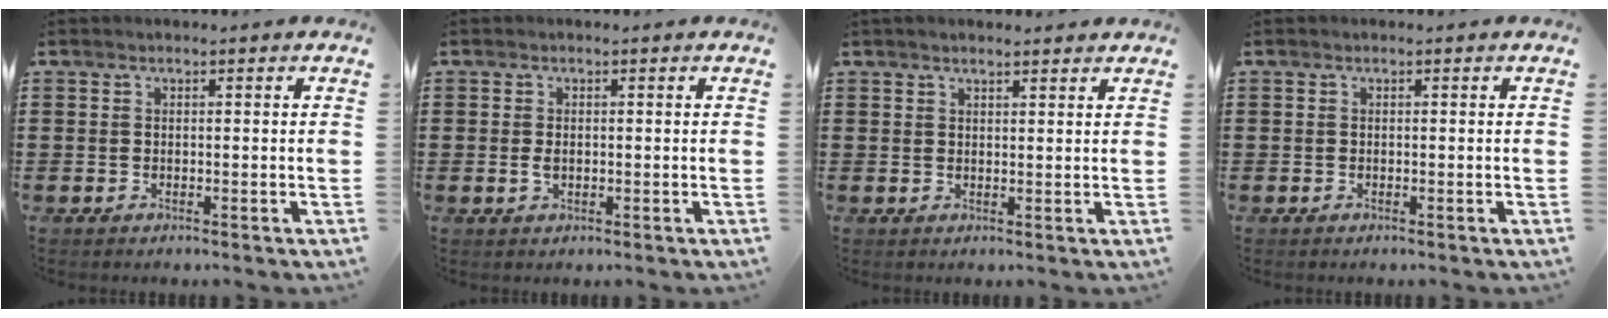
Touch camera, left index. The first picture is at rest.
{"total": 1.4, "force": [-0.1, 0.8, 1.1], "torque": [-0.031, 0.000, -0.005]}
{"total": 1.7, "force": [1.6, 0.2, 0.5], "torque": [-0.013, 0.004, 0.031]}
{"total": 0.0}